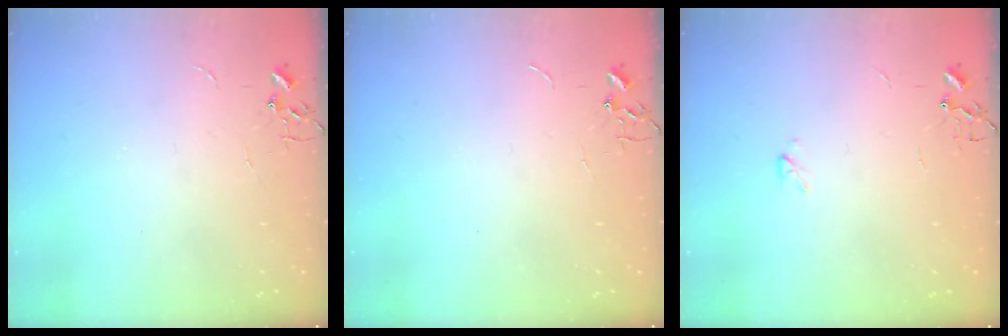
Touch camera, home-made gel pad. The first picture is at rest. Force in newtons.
{"total": 0.0}
{"total": 2.2, "press": 2.2, "slide": 0.4}